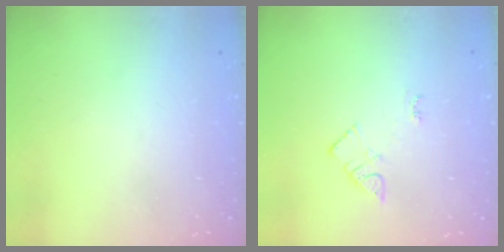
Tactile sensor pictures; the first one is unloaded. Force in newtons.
{"total": 4.5, "press": 4.5, "slide": 0.6}